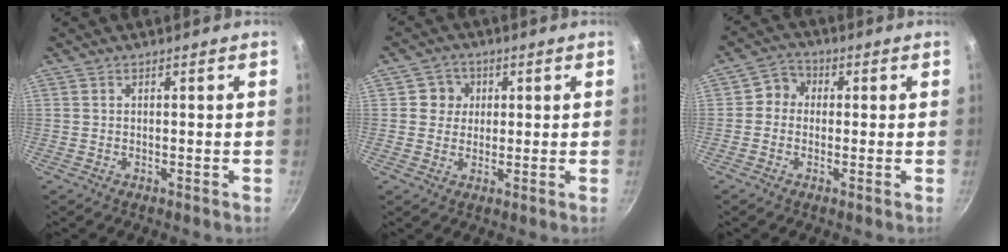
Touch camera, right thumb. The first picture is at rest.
{"total": 4.5, "force": [0.9, 4.3, 1.0], "torque": [0.013, 0.005, 0.008]}
{"total": 4.7, "force": [-0.1, 4.1, 2.2], "torque": [-0.015, 0.015, -0.014]}